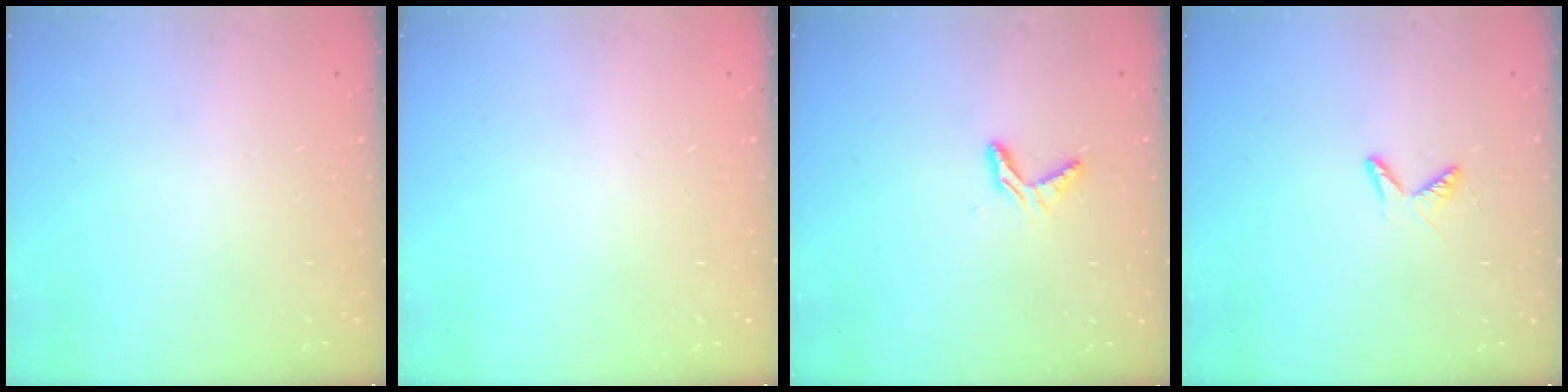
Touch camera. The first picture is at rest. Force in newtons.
{"total": 0.0}
{"total": 4.7, "press": 4.7, "slide": 0.3}
{"total": 4.8, "press": 4.8, "slide": 0.4}